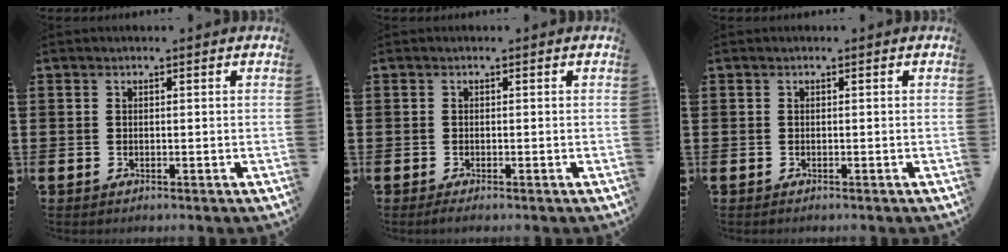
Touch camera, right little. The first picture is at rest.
{"total": 0.5, "force": [-0.3, 0.1, 0.5], "torque": [-0.008, -0.002, -0.005]}
{"total": 0.0}